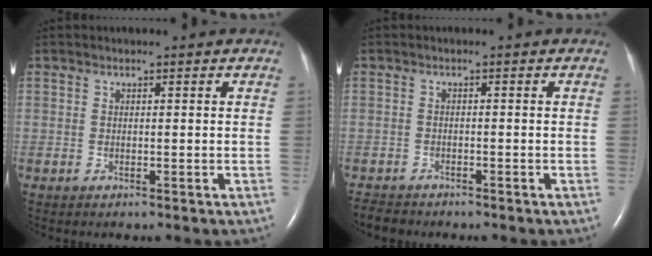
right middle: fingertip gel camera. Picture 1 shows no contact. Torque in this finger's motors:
{"motor_torque": [0.12, -0.14, 0.04, -0.01]}